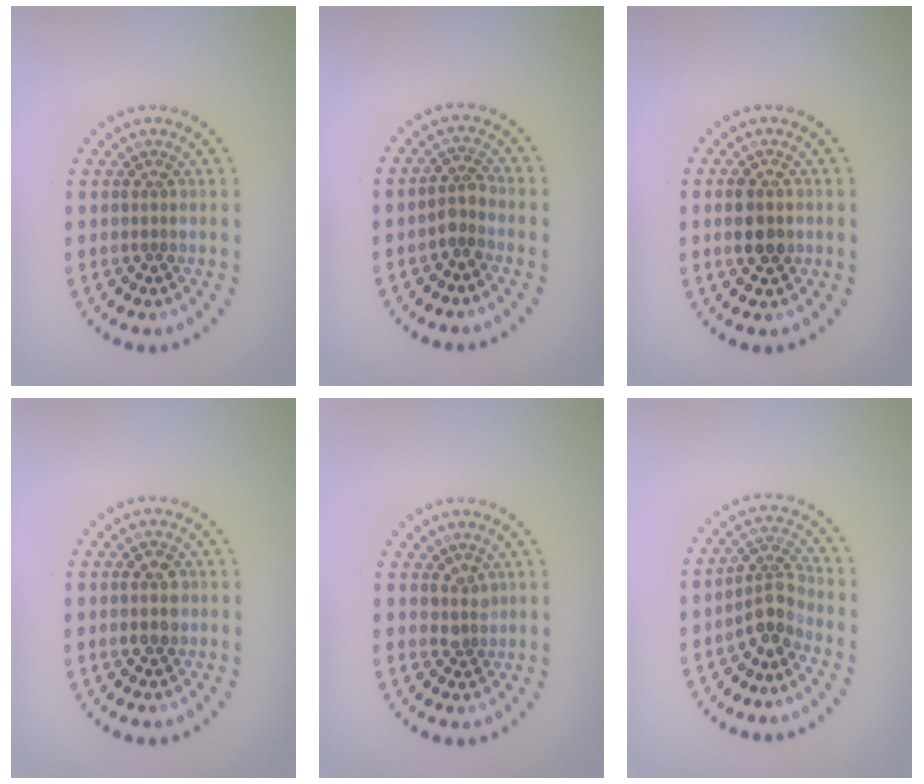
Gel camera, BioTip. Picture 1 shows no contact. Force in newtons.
{"total": 1.9, "press": 1.5, "slide": 1.2}
{"total": 3.0, "press": 3.0, "slide": 0.2}
{"total": 2.6, "press": 2.6, "slide": 0.1}
{"total": 1.4, "press": 1.1, "slide": 0.9}
{"total": 2.9, "press": 2.2, "slide": 1.9}